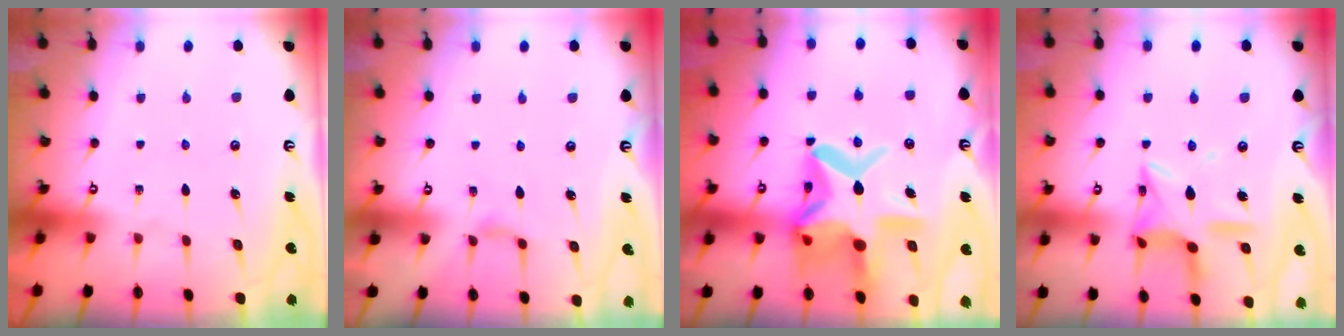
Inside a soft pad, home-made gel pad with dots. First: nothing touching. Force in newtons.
{"total": 2.5, "press": 2.4, "slide": 0.5}
{"total": 19.8, "press": 19.7, "slide": 1.7}
{"total": 13.8, "press": 13.8, "slide": 1.0}